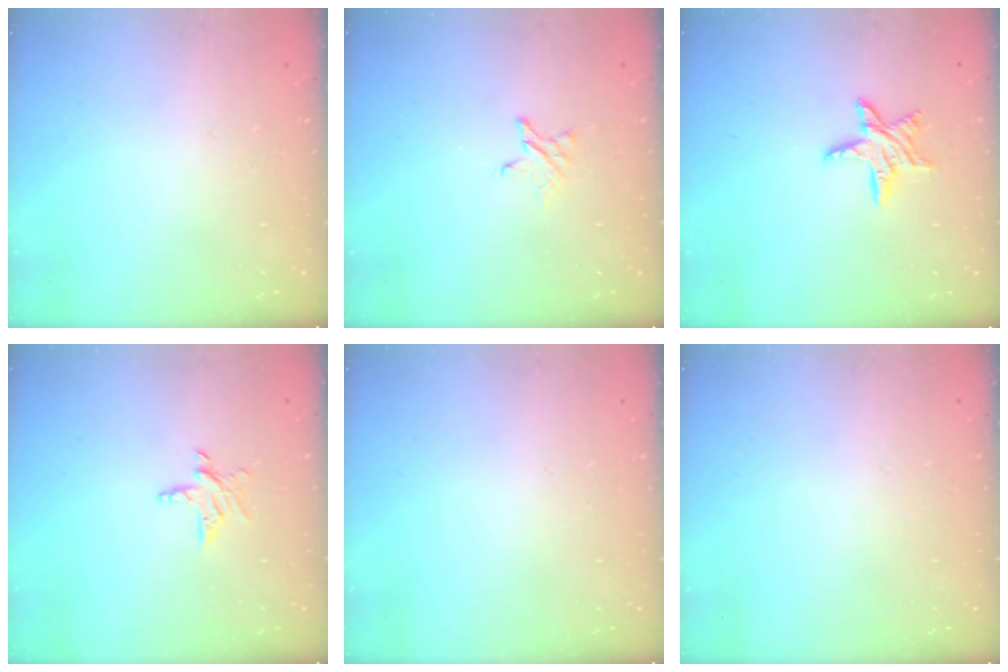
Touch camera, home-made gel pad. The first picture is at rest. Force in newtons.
{"total": 2.4, "press": 2.4, "slide": 0.2}
{"total": 8.8, "press": 8.8, "slide": 0.6}
{"total": 4.8, "press": 4.8, "slide": 0.4}
{"total": 0.0}
{"total": 0.0}